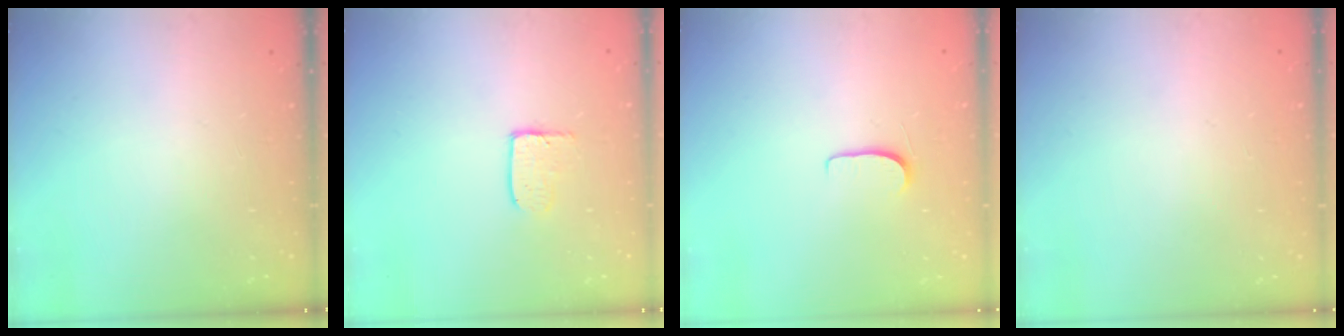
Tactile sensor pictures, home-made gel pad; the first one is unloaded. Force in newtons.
{"total": 4.0, "press": 4.0, "slide": 0.4}
{"total": 5.0, "press": 5.0, "slide": 0.5}
{"total": 0.7, "press": 0.6, "slide": 0.3}